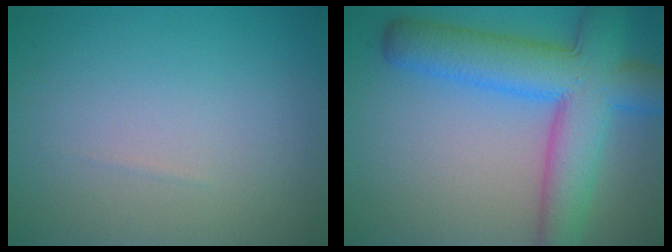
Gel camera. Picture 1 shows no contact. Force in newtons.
{"total": 9.7, "press": 9.7, "slide": 0.5}